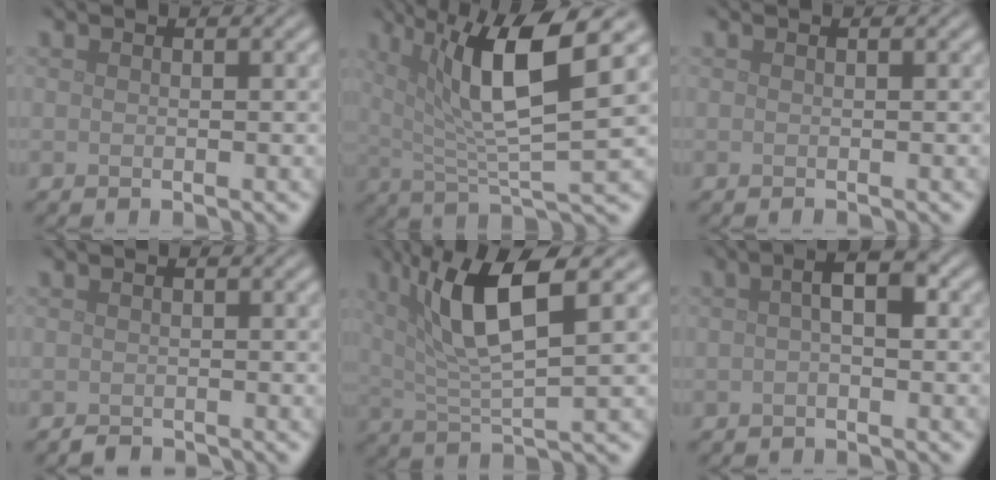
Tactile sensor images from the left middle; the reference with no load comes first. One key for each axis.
{"total": 9.3, "fx": 3.4, "fy": 2.2, "fz": 8.4, "tx": -0.136, "ty": 0.000, "tz": 0.061}
{"total": 0.0}
{"total": 0.7, "fx": -0.7, "fy": 0.2, "fz": 0.1, "tx": -0.002, "ty": -0.005, "tz": -0.015}
{"total": 7.7, "fx": 3.0, "fy": 1.8, "fz": 6.8, "tx": -0.123, "ty": 0.007, "tz": 0.052}
{"total": 2.7, "fx": 0.1, "fy": 0.8, "fz": 2.6, "tx": -0.042, "ty": 0.009, "tz": -0.004}